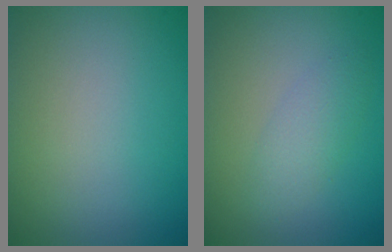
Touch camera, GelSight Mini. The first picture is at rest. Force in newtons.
{"total": 2.1, "press": 2.1, "slide": 0.1}